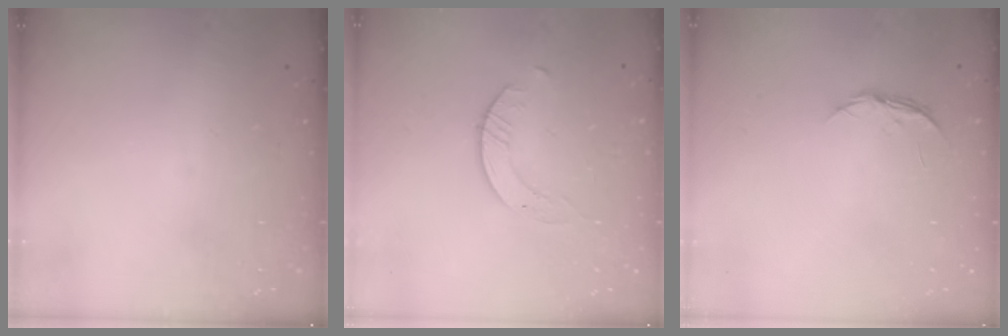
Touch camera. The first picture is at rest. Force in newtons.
{"total": 1.7, "press": 1.7, "slide": 0.2}
{"total": 4.5, "press": 4.5, "slide": 0.5}